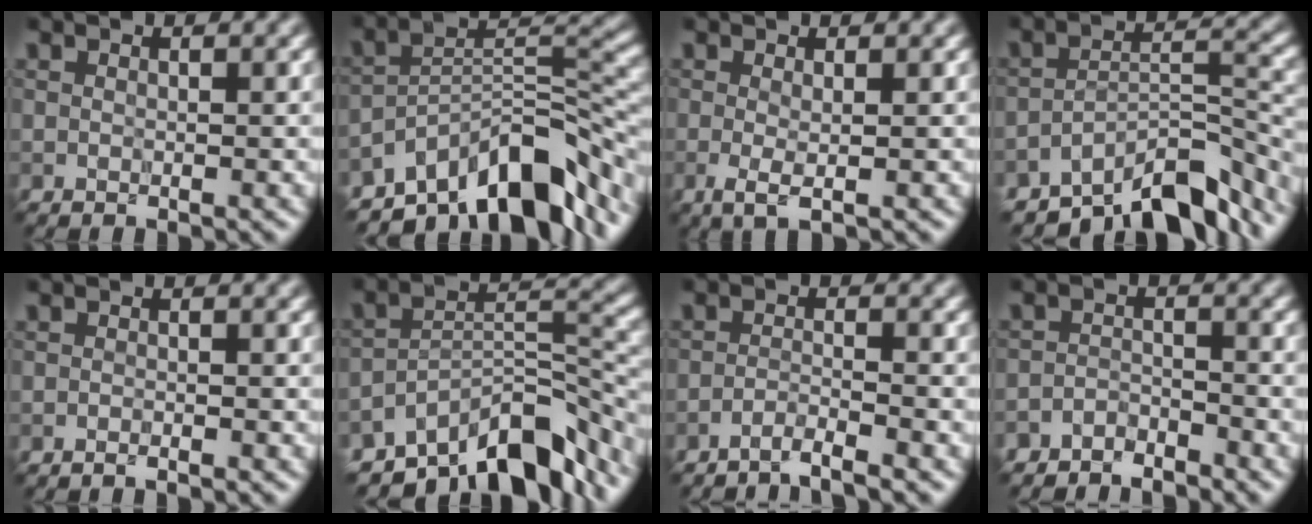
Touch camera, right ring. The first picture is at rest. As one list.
[{"total": 11.2, "force": [-7.5, 4.5, 7.1], "torque": [-0.103, 0.011, -0.141]}, {"total": 1.9, "force": [-0.3, 0.5, 1.8], "torque": [-0.039, -0.005, -0.007]}, {"total": 8.9, "force": [-7.1, 2.7, 4.7], "torque": [-0.059, -0.003, -0.120]}, {"total": 0.7, "force": [-0.6, 0.0, 0.3], "torque": [-0.004, 0.000, -0.012]}, {"total": 10.4, "force": [-7.5, 3.8, 6.2], "torque": [-0.091, 0.004, -0.133]}, {"total": 2.0, "force": [-1.8, 0.1, 0.9], "torque": [-0.010, 0.003, -0.045]}, {"total": 2.8, "force": [-2.7, 0.6, 0.2], "torque": [-0.004, 0.001, -0.057]}]